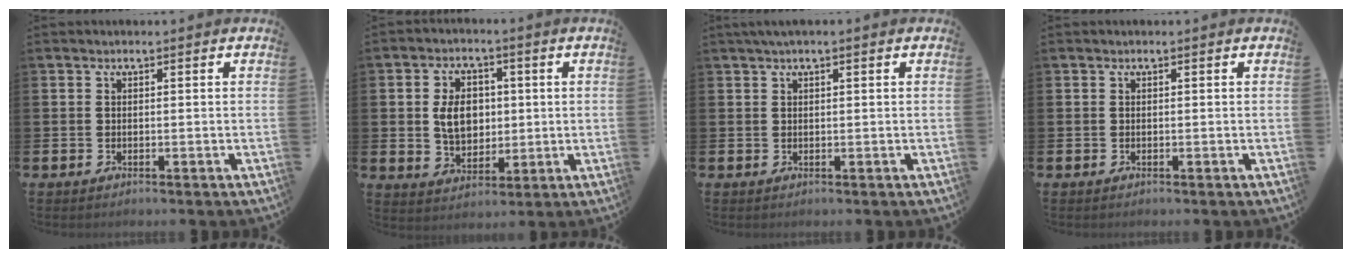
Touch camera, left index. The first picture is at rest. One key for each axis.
{"total": 6.2, "fx": 1.0, "fy": 4.6, "fz": 4.0, "tx": -0.075, "ty": 0.012, "tz": 0.013}
{"total": 1.2, "fx": 0.9, "fy": 0.0, "fz": 0.8, "tx": -0.010, "ty": 0.000, "tz": 0.014}
{"total": 0.0}